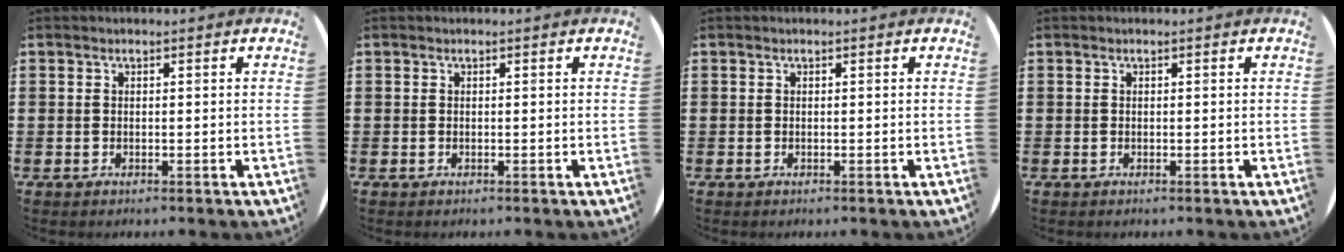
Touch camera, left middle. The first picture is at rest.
{"total": 0.0}
{"total": 0.0}
{"total": 0.0}